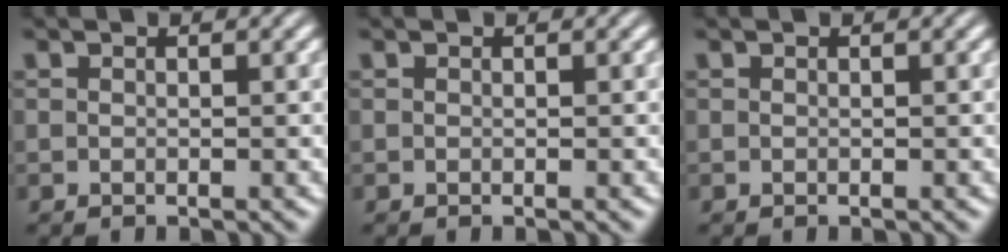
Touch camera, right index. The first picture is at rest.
{"total": 0.0}
{"total": 0.0}